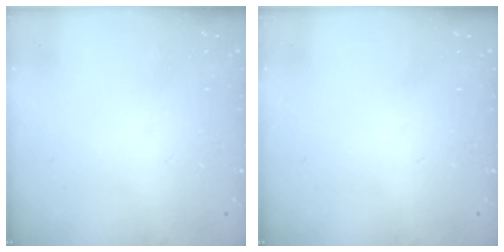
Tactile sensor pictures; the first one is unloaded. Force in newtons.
{"total": 0.0}